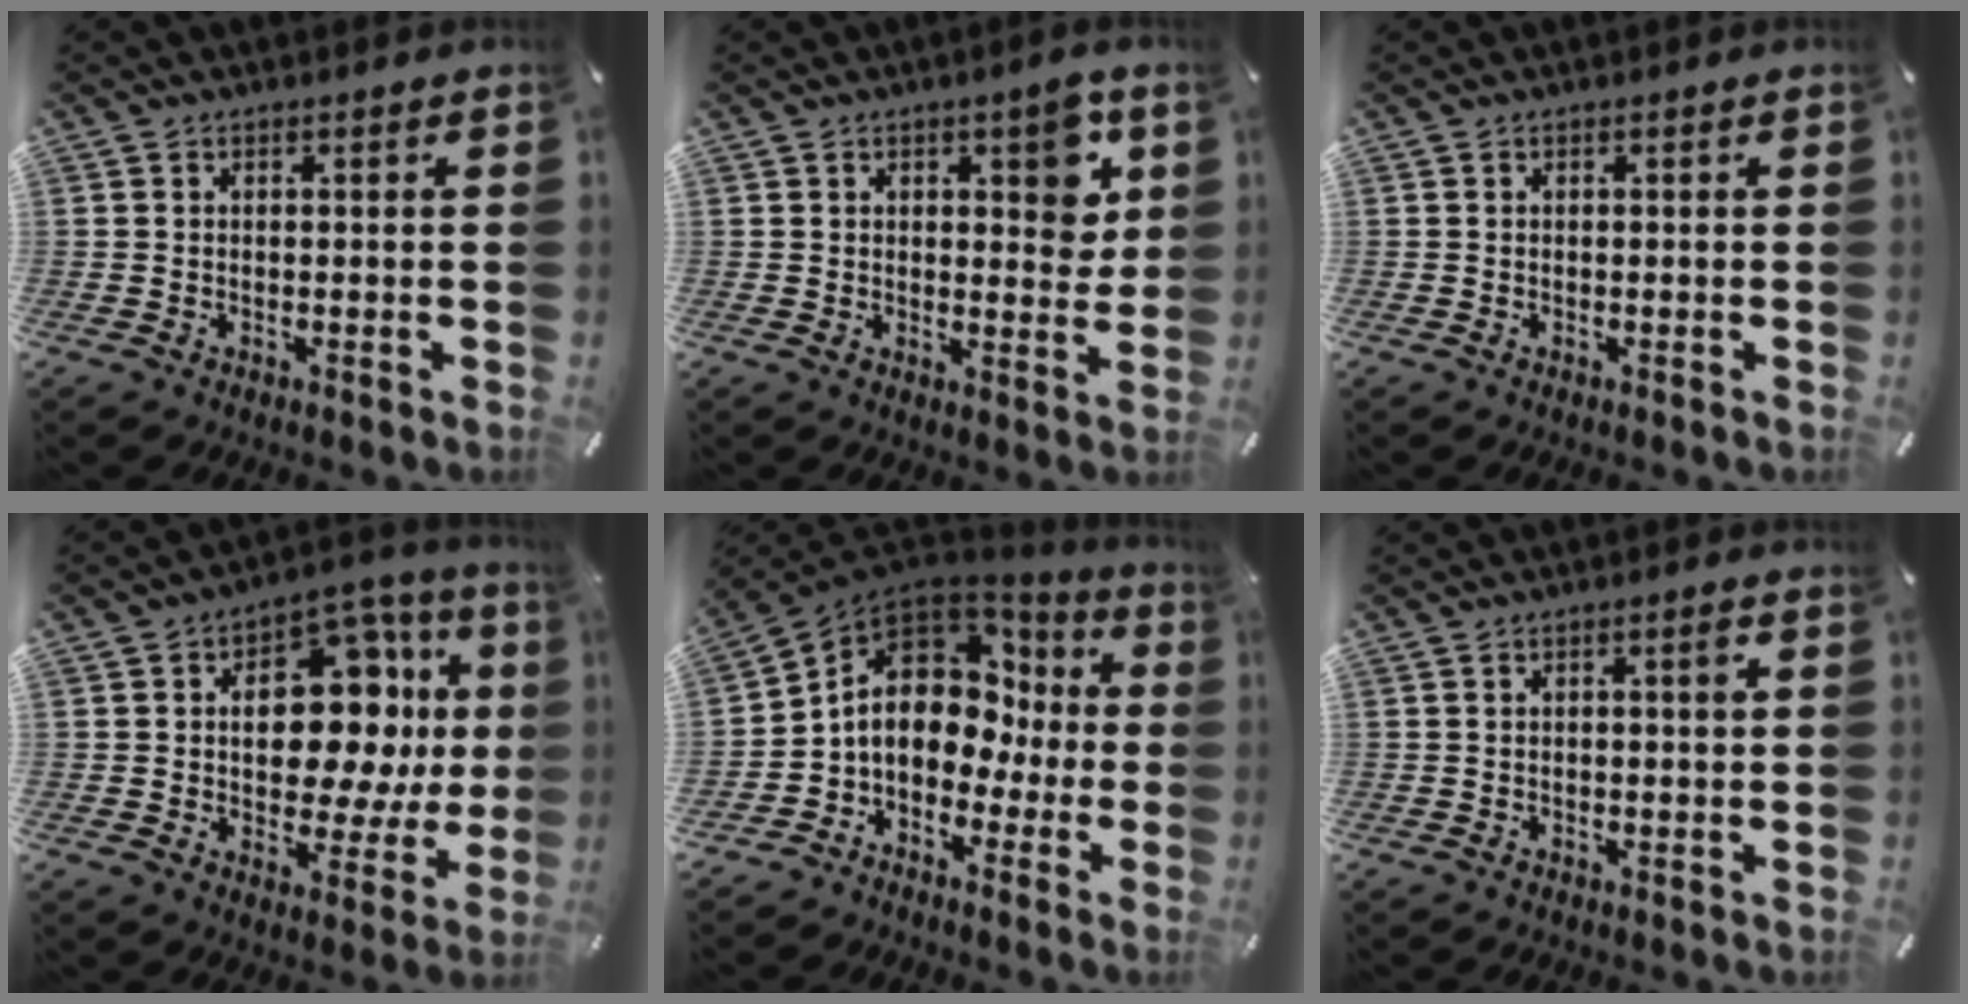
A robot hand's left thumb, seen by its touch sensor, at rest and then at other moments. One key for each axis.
{"total": 8.0, "fx": 3.4, "fy": 3.9, "fz": 6.1, "tx": -0.066, "ty": -0.014, "tz": 0.051}
{"total": 0.0}
{"total": 18.6, "fx": 3.1, "fy": 12.0, "fz": 13.8, "tx": -0.186, "ty": -0.024, "tz": 0.051}
{"total": 12.7, "fx": 0.4, "fy": 10.2, "fz": 7.6, "tx": -0.140, "ty": -0.001, "tz": 0.007}
{"total": 1.8, "fx": 0.4, "fy": 0.3, "fz": 1.7, "tx": -0.025, "ty": -0.002, "tz": 0.003}